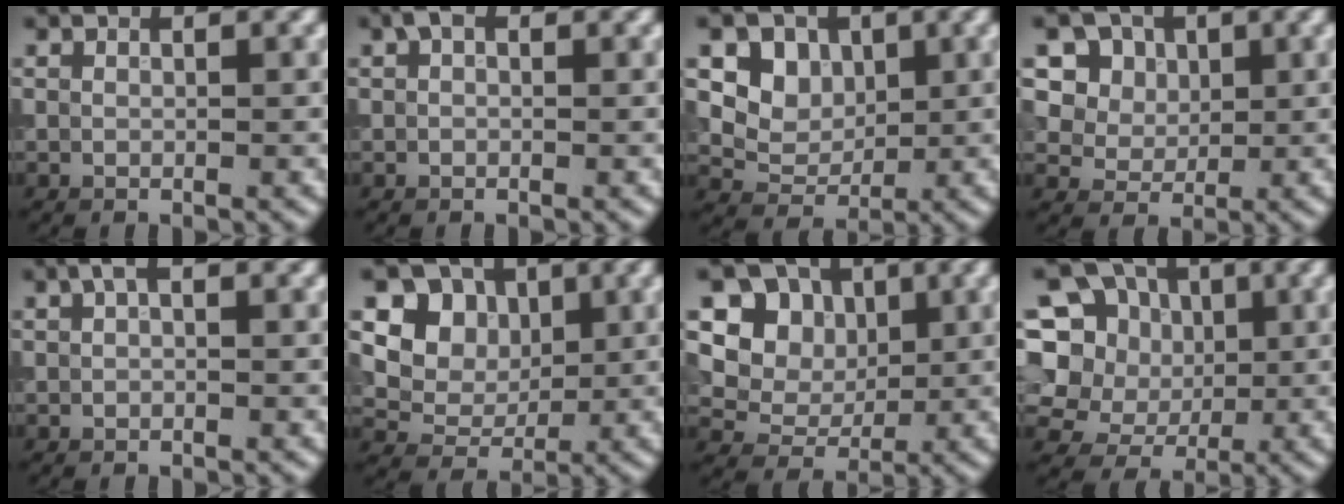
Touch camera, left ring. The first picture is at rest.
{"total": 1.0, "force": [0.4, 0.5, 0.8], "torque": [-0.011, 0.006, 0.004]}
{"total": 5.6, "force": [2.4, 4.5, 2.2], "torque": [-0.052, -0.011, 0.055]}
{"total": 11.0, "force": [5.8, 8.1, 4.7], "torque": [-0.114, 0.021, 0.088]}
{"total": 1.0, "force": [0.4, 0.3, 0.8], "torque": [-0.017, 0.005, 0.004]}
{"total": 8.4, "force": [3.7, 6.8, 3.3], "torque": [-0.061, 0.002, 0.064]}
{"total": 9.6, "force": [3.9, 7.8, 4.0], "torque": [-0.084, 0.010, 0.066]}
{"total": 10.4, "force": [2.9, 8.8, 4.7], "torque": [-0.117, 0.034, 0.016]}